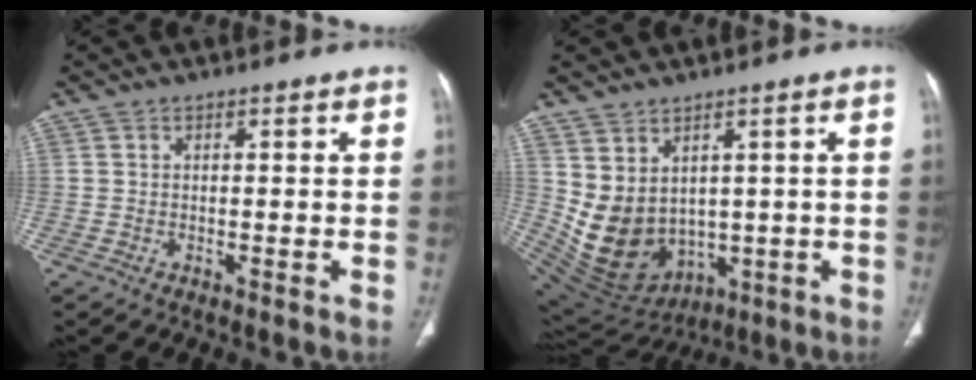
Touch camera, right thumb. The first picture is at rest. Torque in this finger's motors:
{"motor_torque": [-0.86, 0.99, 0.88, 0.81, 0.38]}